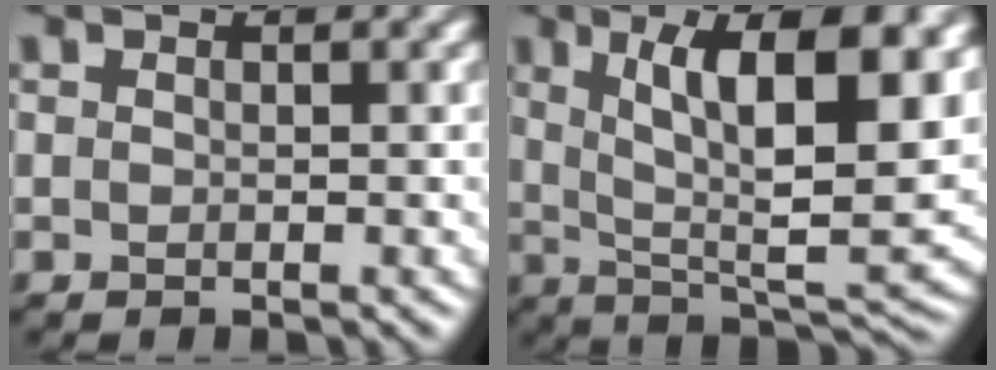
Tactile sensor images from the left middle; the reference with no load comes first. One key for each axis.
{"total": 13.2, "fx": 4.2, "fy": 4.0, "fz": 11.9, "tx": -0.180, "ty": -0.002, "tz": 0.070}